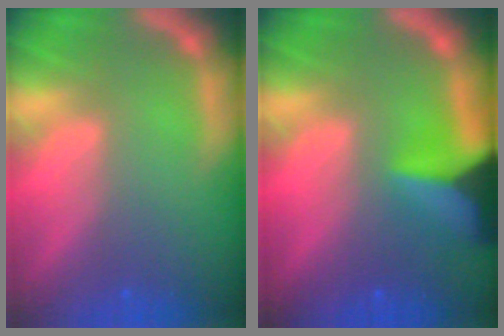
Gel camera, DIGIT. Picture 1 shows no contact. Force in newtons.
{"total": 7.9}